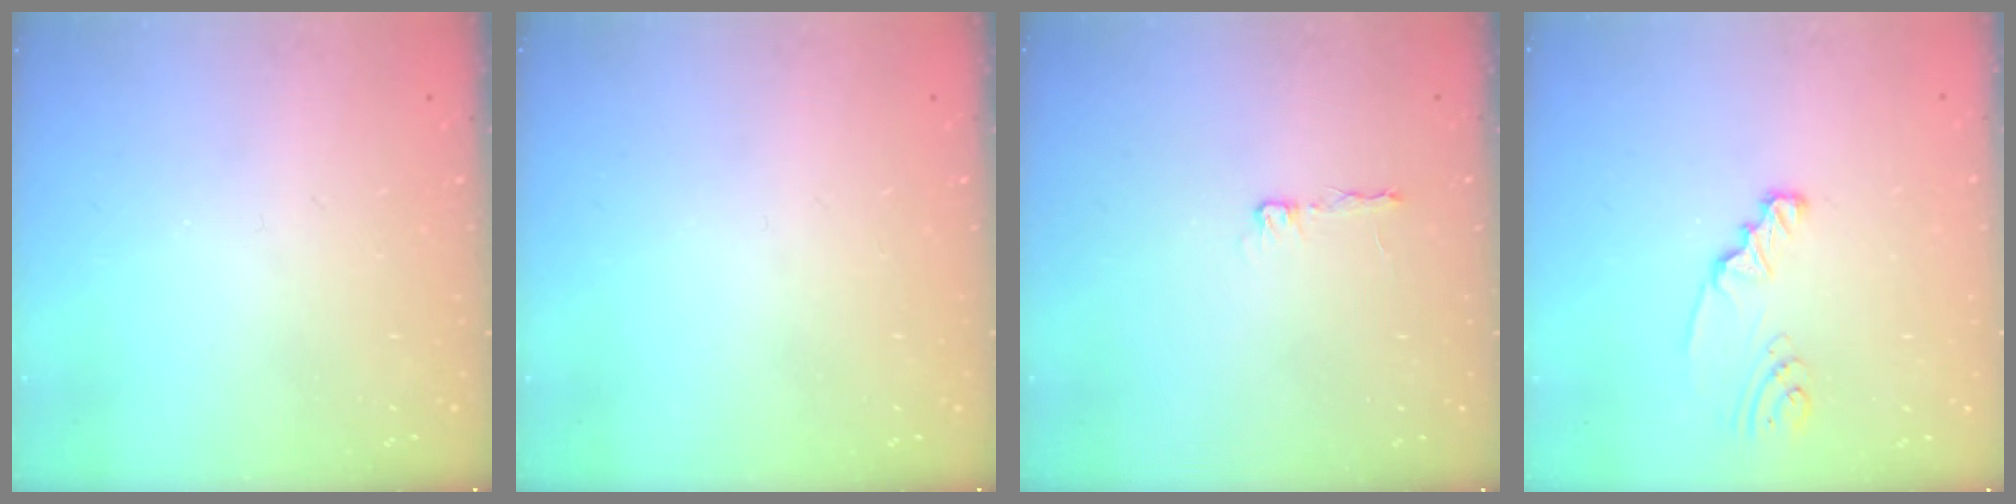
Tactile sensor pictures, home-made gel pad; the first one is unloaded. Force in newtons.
{"total": 0.0}
{"total": 4.0, "press": 3.9, "slide": 0.3}
{"total": 2.1, "press": 2.1, "slide": 0.1}